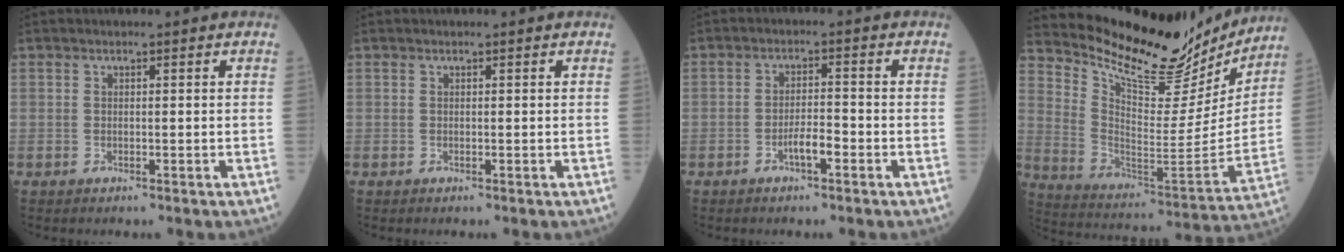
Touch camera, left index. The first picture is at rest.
{"total": 0.0}
{"total": 3.2, "force": [-1.7, 0.7, 2.6], "torque": [-0.047, 0.003, -0.033]}
{"total": 22.3, "force": [20.3, 5.5, 7.3], "torque": [-0.128, -0.047, 0.301]}